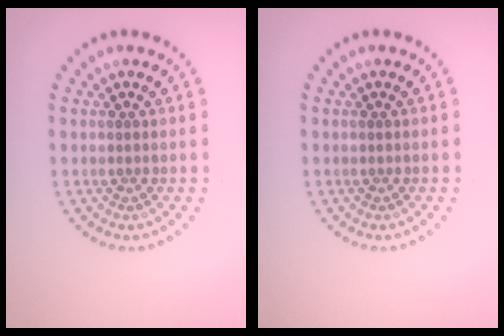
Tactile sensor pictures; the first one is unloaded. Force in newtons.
{"total": 0.0}